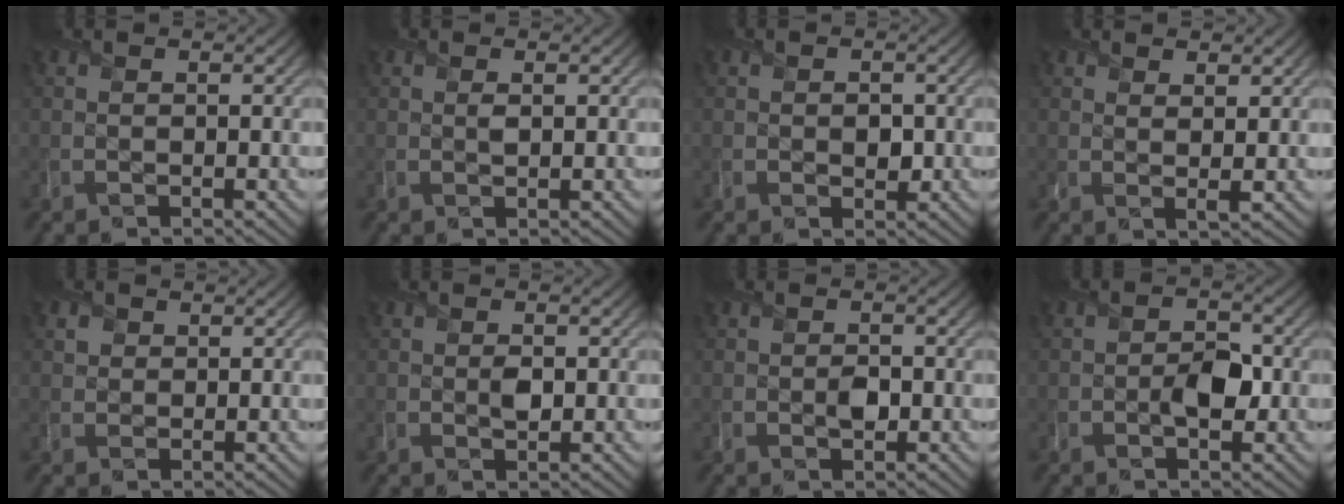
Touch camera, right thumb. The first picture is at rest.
{"total": 1.0, "force": [0.4, 0.4, 0.8], "torque": [-0.020, -0.001, 0.008]}
{"total": 1.9, "force": [-0.3, 1.6, 1.0], "torque": [-0.016, -0.010, -0.006]}
{"total": 2.3, "force": [1.6, 0.6, 1.6], "torque": [-0.036, -0.005, 0.030]}
{"total": 1.8, "force": [1.0, 1.5, 0.4], "torque": [-0.016, -0.002, 0.014]}
{"total": 1.4, "force": [0.0, 0.9, 1.0], "torque": [-0.020, -0.006, -0.001]}
{"total": 1.9, "force": [-0.5, 1.3, 1.2], "torque": [-0.023, -0.009, -0.010]}
{"total": 3.7, "force": [-1.0, 2.2, 2.8], "torque": [-0.045, -0.003, -0.019]}